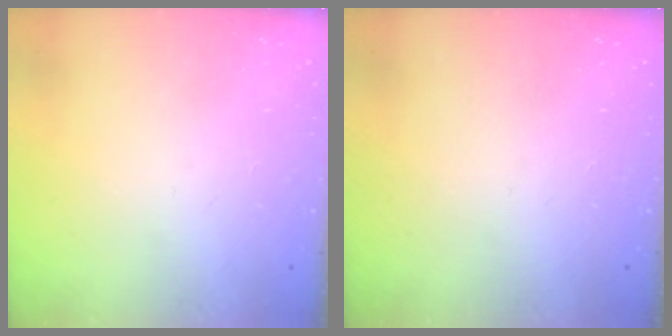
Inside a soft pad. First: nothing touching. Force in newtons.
{"total": 0.0}